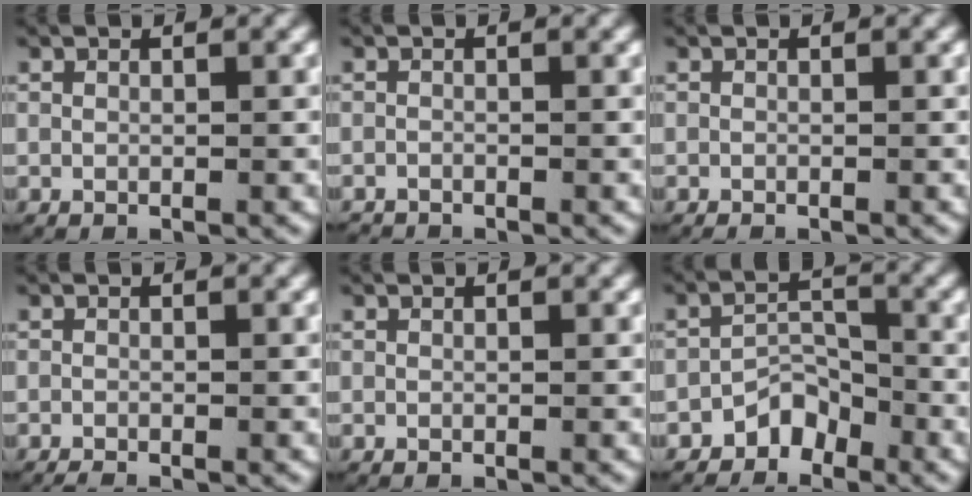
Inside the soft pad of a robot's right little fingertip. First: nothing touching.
{"total": 0.8, "force": [-0.7, 0.1, -0.2], "torque": [-0.001, -0.007, -0.011]}
{"total": 0.0}
{"total": 0.7, "force": [-0.7, 0.0, 0.1], "torque": [-0.002, -0.003, -0.013]}
{"total": 0.0}
{"total": 3.3, "force": [-2.4, 2.0, 1.2], "torque": [-0.017, 0.003, -0.050]}